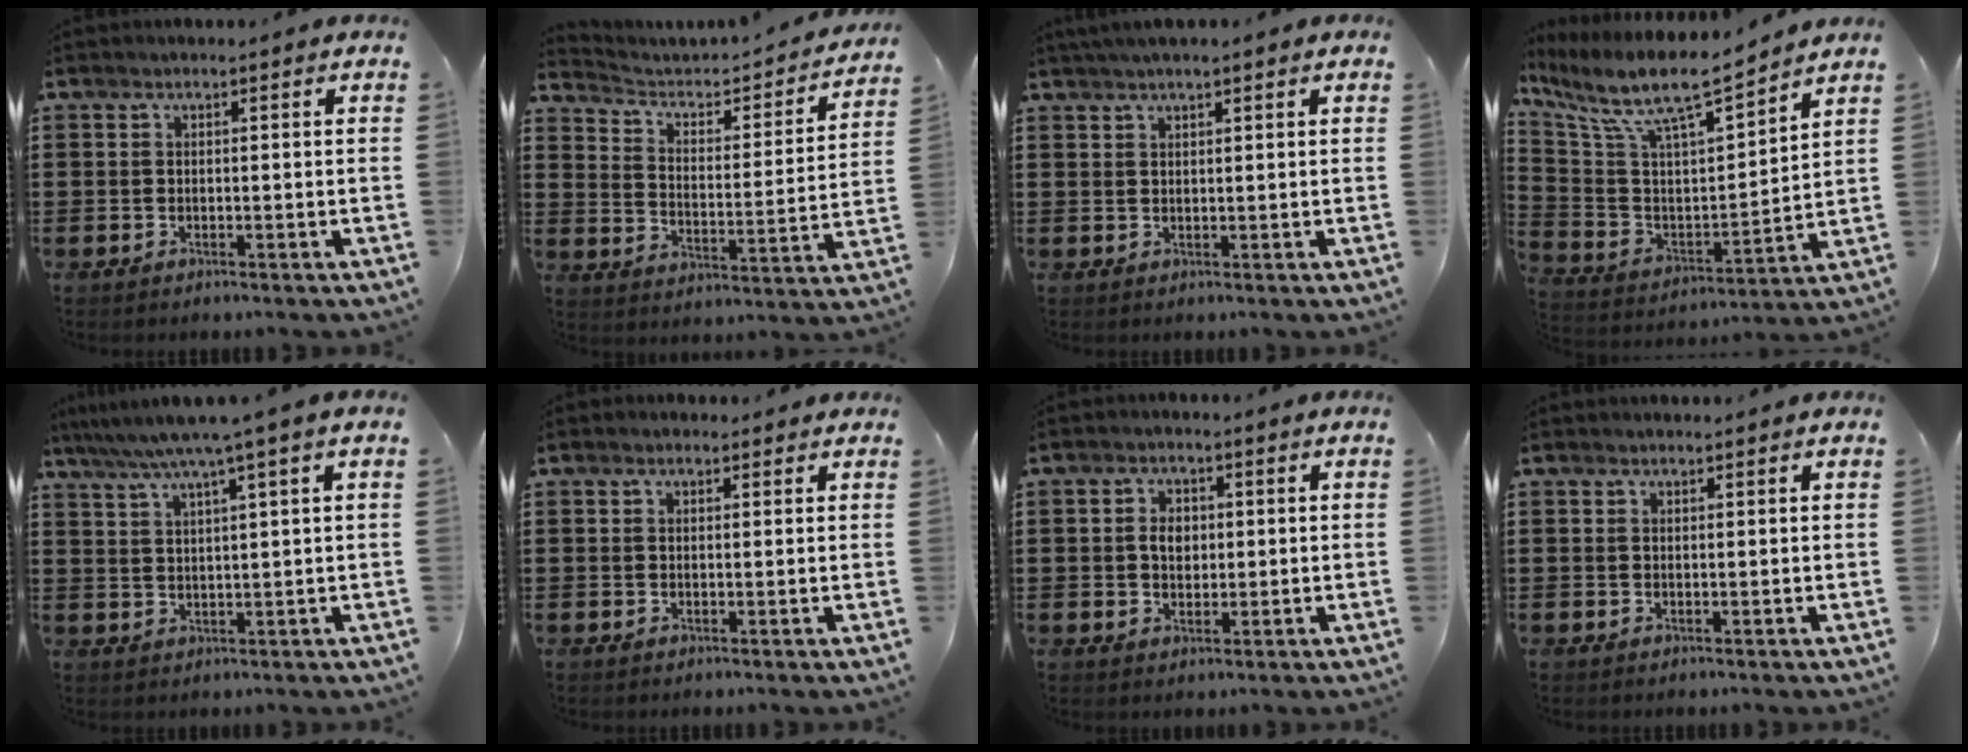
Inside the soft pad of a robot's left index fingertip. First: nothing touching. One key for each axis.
{"total": 3.1, "fx": 2.4, "fy": 1.6, "fz": 1.1, "tx": -0.042, "ty": -0.017, "tz": 0.030}
{"total": 2.0, "fx": 1.7, "fy": 0.1, "fz": 1.1, "tx": -0.024, "ty": 0.003, "tz": 0.032}
{"total": 9.9, "fx": 7.9, "fy": 1.7, "fz": 5.8, "tx": -0.146, "ty": -0.054, "tz": 0.131}
{"total": 5.3, "fx": 3.7, "fy": -1.0, "fz": 3.7, "tx": -0.084, "ty": -0.017, "tz": 0.059}
{"total": 1.0, "fx": 0.9, "fy": 0.5, "fz": 0.3, "tx": -0.007, "ty": 0.004, "tz": 0.016}
{"total": 3.2, "fx": 0.4, "fy": 2.3, "fz": 2.1, "tx": -0.040, "ty": 0.008, "tz": 0.002}
{"total": 0.7, "fx": 0.7, "fy": -0.1, "fz": 0.2, "tx": -0.006, "ty": -0.003, "tz": 0.015}